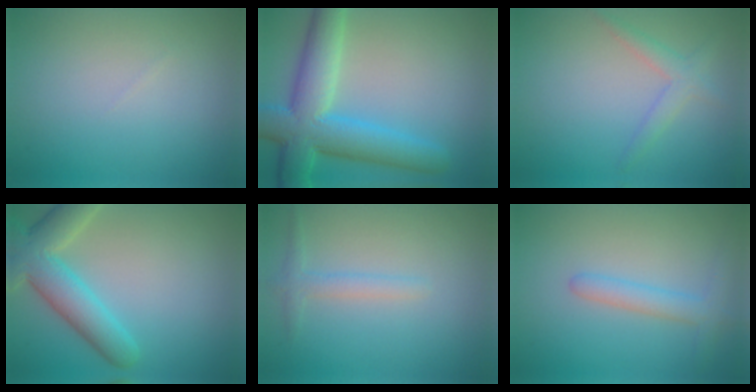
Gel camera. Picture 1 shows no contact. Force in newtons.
{"total": 9.1, "press": 9.0, "slide": 0.5}
{"total": 2.0, "press": 2.0, "slide": 0.2}
{"total": 6.6, "press": 6.5, "slide": 0.4}
{"total": 1.6, "press": 1.6, "slide": 0.1}
{"total": 2.5, "press": 2.5, "slide": 0.2}